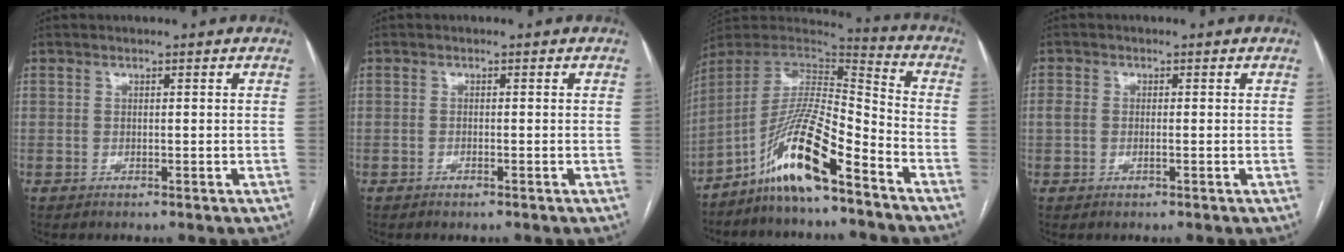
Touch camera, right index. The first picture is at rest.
{"total": 0.7, "force": [-0.5, 0.1, 0.4], "torque": [-0.010, -0.001, -0.006]}
{"total": 14.3, "force": [-9.3, 1.6, 10.7], "torque": [-0.205, 0.010, -0.170]}
{"total": 1.0, "force": [-0.3, 0.3, 0.9], "torque": [-0.020, 0.005, -0.004]}